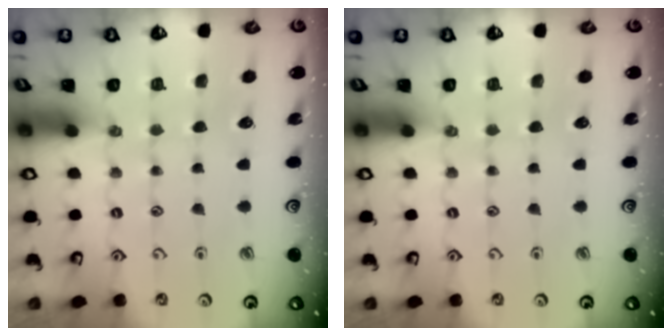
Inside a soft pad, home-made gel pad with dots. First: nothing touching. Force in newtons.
{"total": 0.0}